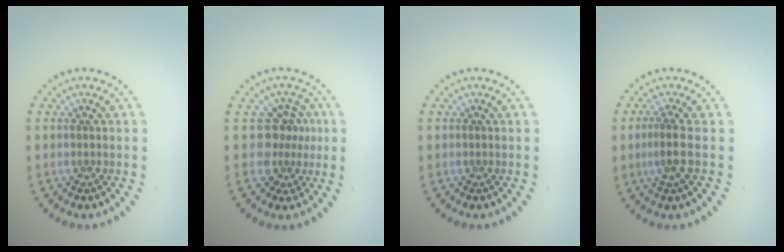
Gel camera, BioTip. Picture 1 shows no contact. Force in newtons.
{"total": 3.1, "press": 2.2, "slide": 2.2}
{"total": 0.0}
{"total": 2.0, "press": 1.6, "slide": 1.1}